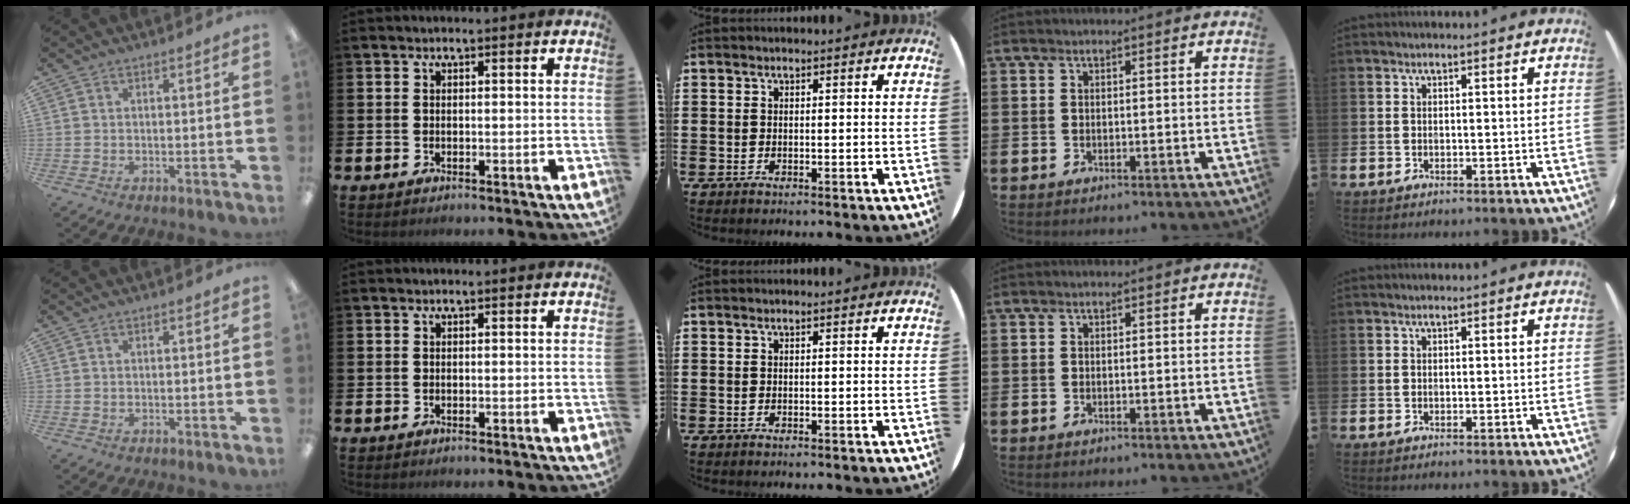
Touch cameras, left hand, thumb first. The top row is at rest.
{}